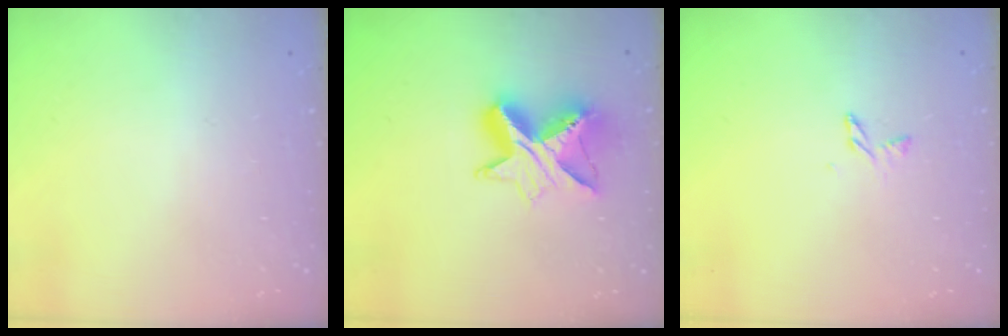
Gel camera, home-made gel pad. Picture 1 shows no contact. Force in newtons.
{"total": 11.6, "press": 11.6, "slide": 0.8}
{"total": 4.2, "press": 4.2, "slide": 0.4}